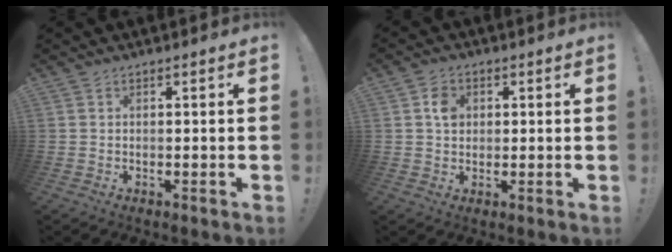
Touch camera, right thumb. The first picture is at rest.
{"total": 4.3, "force": [1.0, 3.6, 2.2], "torque": [-0.014, -0.004, 0.013]}